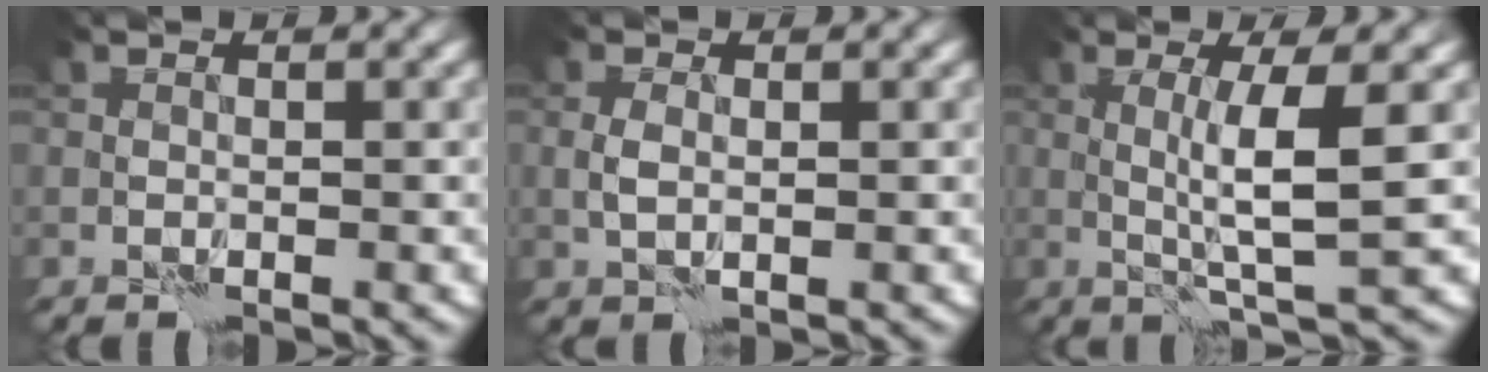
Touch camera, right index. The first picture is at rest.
{"total": 1.2, "force": [0.3, 0.6, 1.0], "torque": [-0.024, -0.001, 0.006]}
{"total": 4.5, "force": [0.8, 0.2, 4.4], "torque": [-0.082, -0.003, 0.018]}